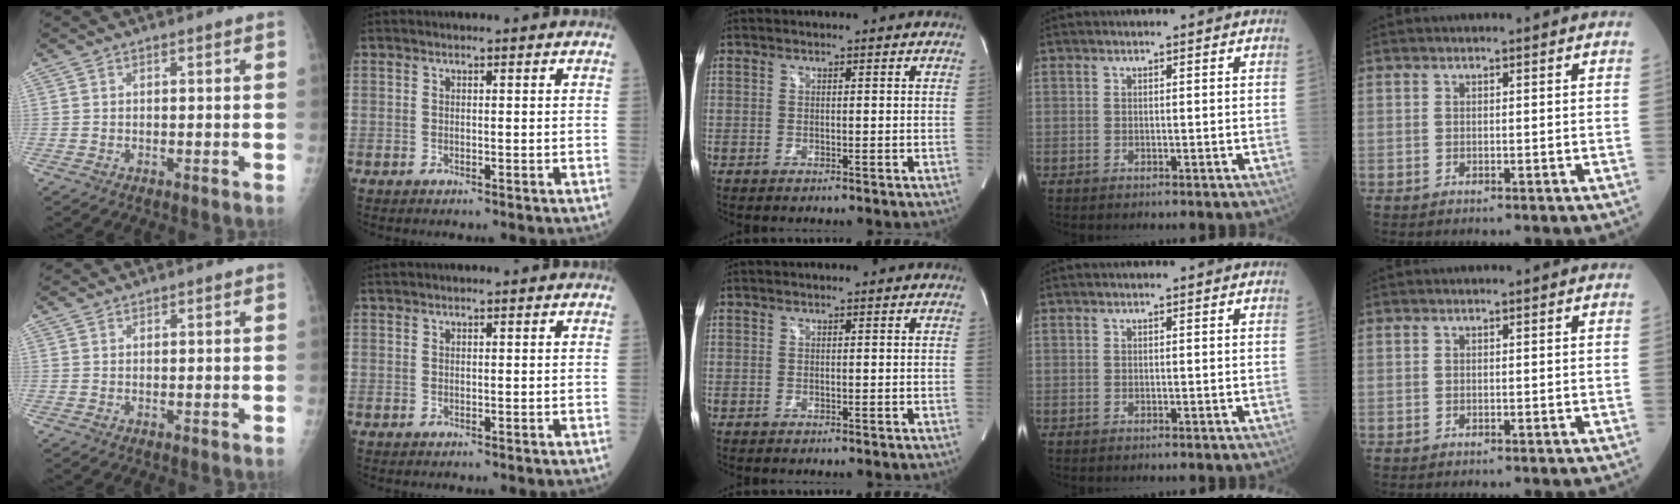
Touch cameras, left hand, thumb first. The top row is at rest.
{"thumb": {"total": 0.7, "force": [0.6, 0.2, -0.1], "torque": [0.002, 0.005, 0.013]}, "index": {"total": 0.6, "force": [0.5, -0.1, 0.2], "torque": [-0.007, 0.012, 0.016]}}